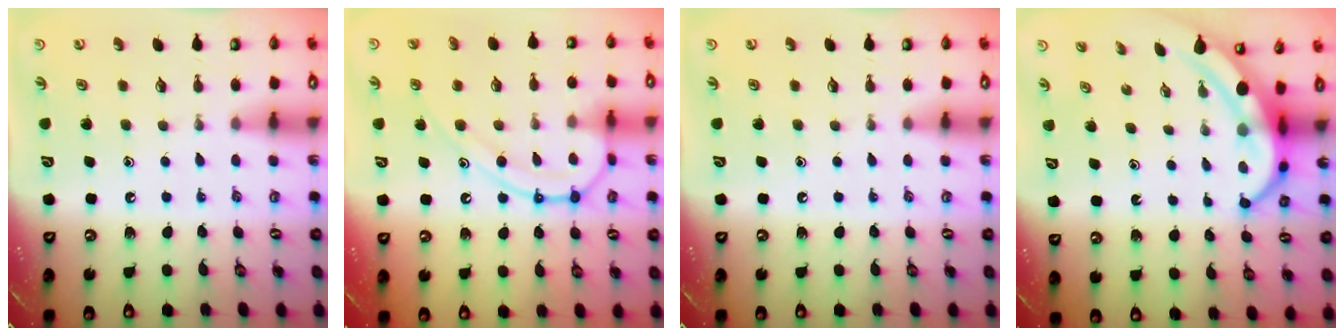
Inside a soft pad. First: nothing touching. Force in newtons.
{"total": 12.7, "press": 12.7, "slide": 0.9}
{"total": 0.0}
{"total": 6.1, "press": 6.1, "slide": 0.6}